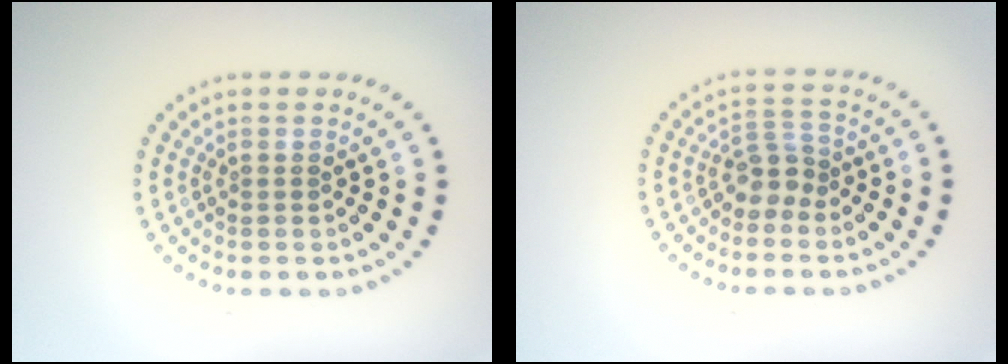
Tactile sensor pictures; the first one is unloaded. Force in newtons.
{"total": 2.3, "press": 1.8, "slide": 1.4}